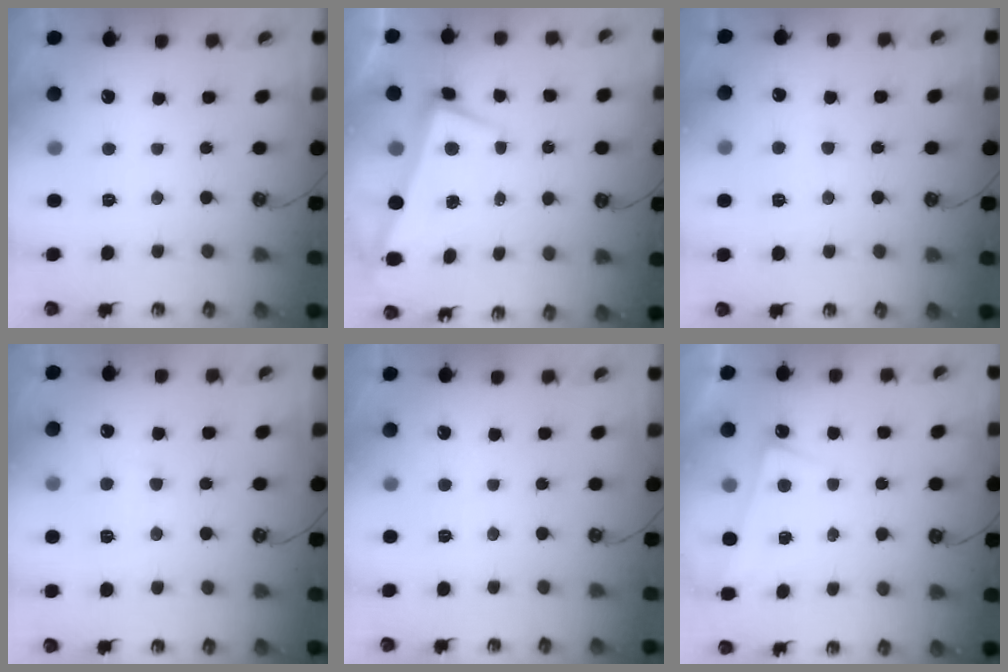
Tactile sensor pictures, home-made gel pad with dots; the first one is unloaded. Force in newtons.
{"total": 2.1, "press": 1.3, "slide": 1.6}
{"total": 2.0, "press": 2.0, "slide": 0.5}
{"total": 2.5, "press": 2.5, "slide": 0.4}
{"total": 0.0}
{"total": 1.9, "press": 1.8, "slide": 0.4}